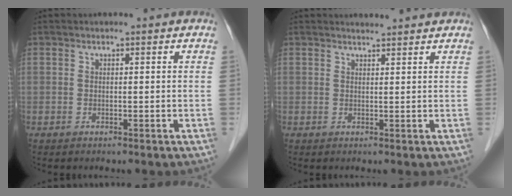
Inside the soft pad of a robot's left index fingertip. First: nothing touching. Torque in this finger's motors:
{"motor_torque": [0.31, -0.16, 0.03, -0.01]}